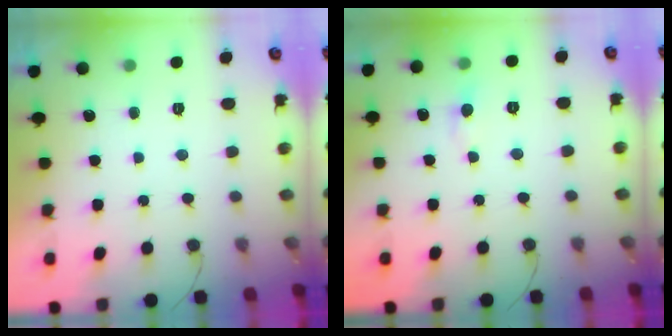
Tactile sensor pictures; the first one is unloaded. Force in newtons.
{"total": 4.0, "press": 4.0, "slide": 0.5}